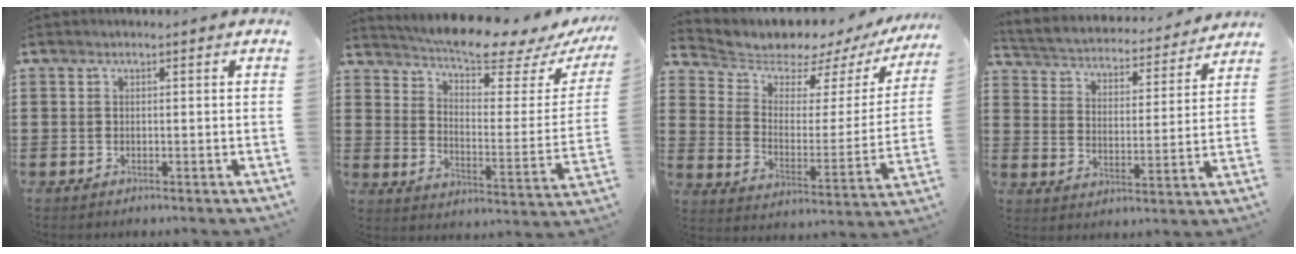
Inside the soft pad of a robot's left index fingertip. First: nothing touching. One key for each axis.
{"total": 7.4, "fx": 6.5, "fy": 0.0, "fz": 3.5, "tx": -0.082, "ty": -0.056, "tz": 0.103}
{"total": 5.5, "fx": 5.0, "fy": 2.0, "fz": 0.8, "tx": -0.044, "ty": -0.043, "tz": 0.080}
{"total": 3.2, "fx": 3.2, "fy": 0.3, "fz": 0.2, "tx": -0.026, "ty": -0.033, "tz": 0.045}